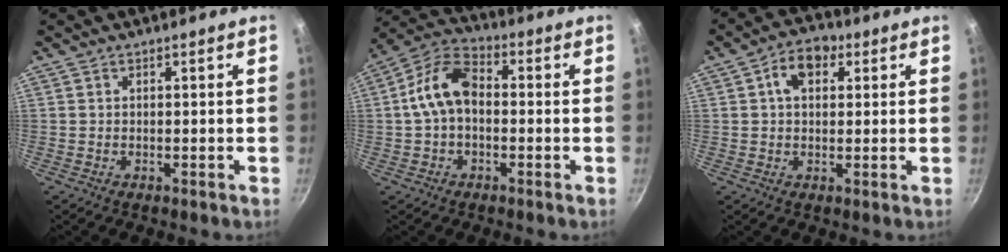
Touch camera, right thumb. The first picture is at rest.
{"total": 10.4, "force": [-0.2, 6.8, 7.9], "torque": [-0.133, 0.036, -0.017]}
{"total": 7.2, "force": [2.3, 4.9, 4.7], "torque": [-0.051, 0.007, 0.027]}